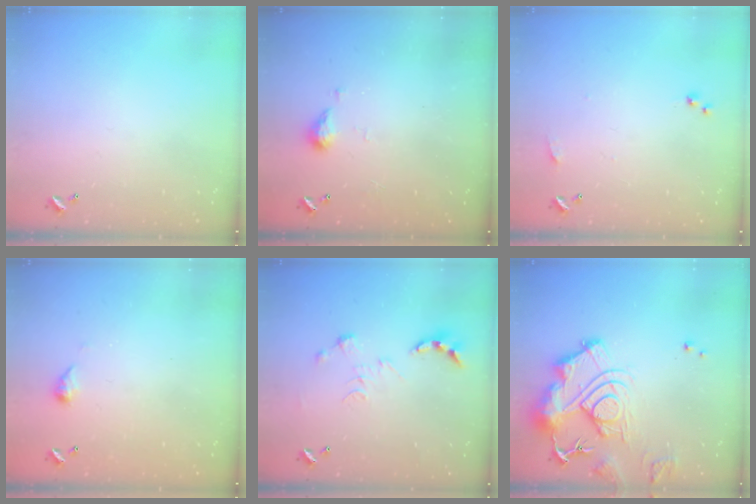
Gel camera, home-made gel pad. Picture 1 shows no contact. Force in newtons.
{"total": 3.8, "press": 3.7, "slide": 0.6}
{"total": 5.1, "press": 5.0, "slide": 0.7}
{"total": 3.5, "press": 3.4, "slide": 0.6}
{"total": 0.0}
{"total": 16.2, "press": 16.1, "slide": 1.7}